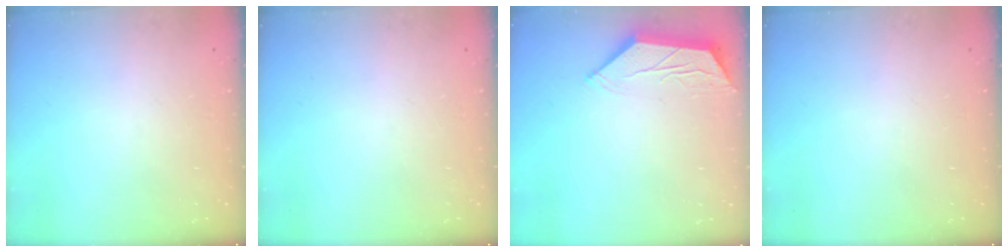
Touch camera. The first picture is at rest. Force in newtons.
{"total": 0.0}
{"total": 5.1, "press": 5.0, "slide": 0.4}
{"total": 0.0}